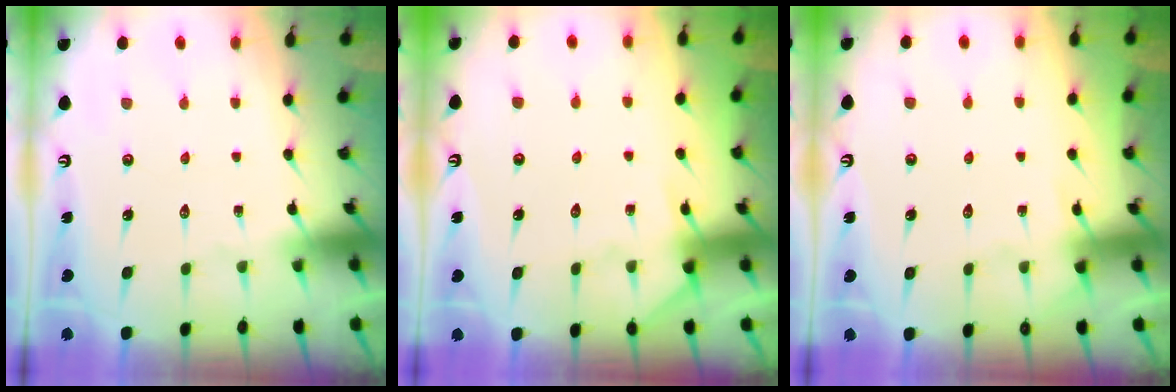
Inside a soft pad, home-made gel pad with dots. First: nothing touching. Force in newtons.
{"total": 6.4, "press": 6.3, "slide": 0.8}
{"total": 5.0, "press": 4.9, "slide": 0.6}